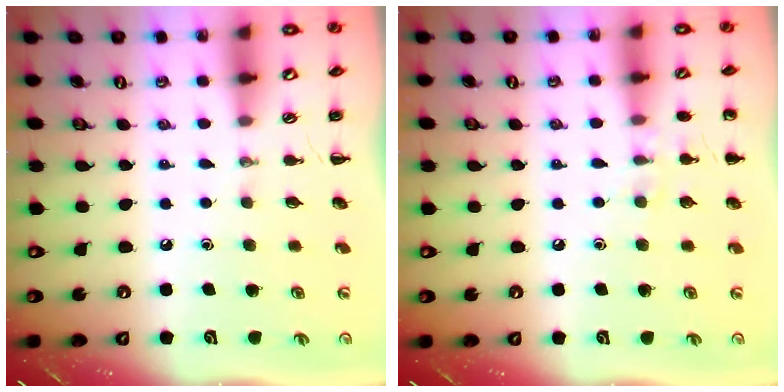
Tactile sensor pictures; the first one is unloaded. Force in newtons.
{"total": 7.0, "press": 6.7, "slide": 2.0}